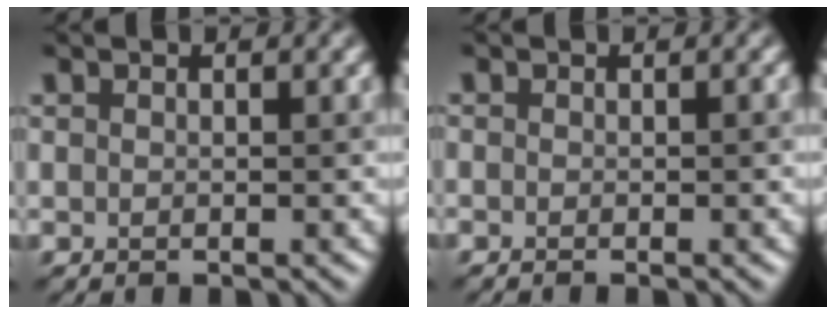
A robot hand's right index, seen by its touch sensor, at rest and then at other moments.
{"total": 1.1, "force": [-0.4, 0.5, 0.9], "torque": [0.009, 0.001, -0.014]}